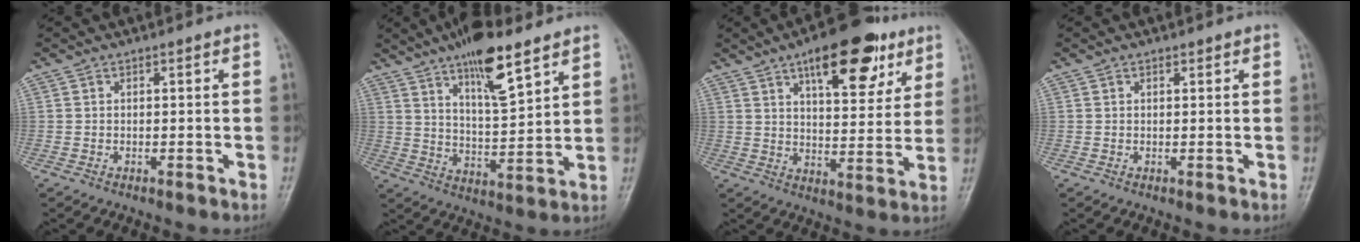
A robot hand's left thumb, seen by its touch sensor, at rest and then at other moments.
{"total": 13.0, "force": [8.5, 3.7, 9.1], "torque": [-0.134, -0.049, 0.145]}
{"total": 16.8, "force": [9.3, 7.1, 12.1], "torque": [-0.132, -0.029, 0.137]}
{"total": 0.6, "force": [0.4, 0.3, 0.2], "torque": [-0.001, -0.003, 0.004]}